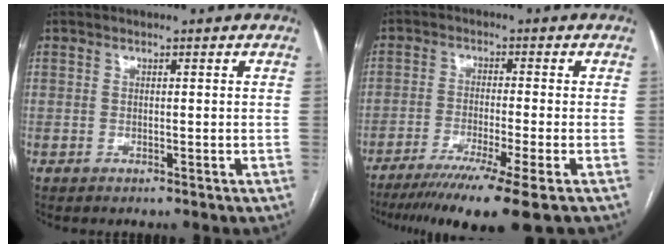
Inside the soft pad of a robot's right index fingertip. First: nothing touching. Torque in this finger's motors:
{"motor_torque": [1.43, -0.70, 0.68, 0.14]}